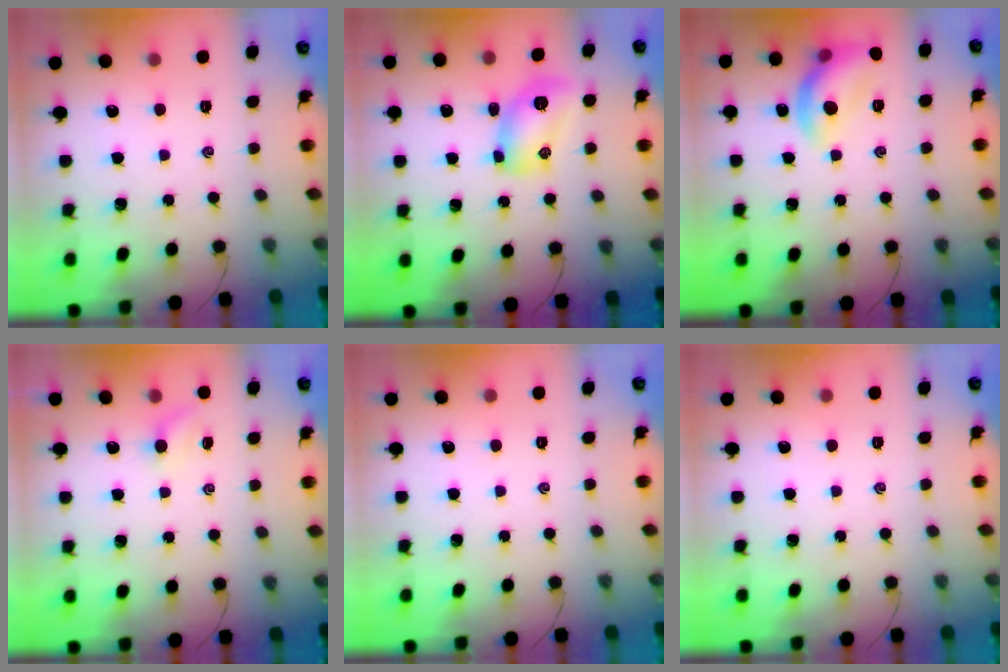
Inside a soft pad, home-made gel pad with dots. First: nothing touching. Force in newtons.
{"total": 9.5, "press": 9.4, "slide": 1.3}
{"total": 12.1, "press": 12.1, "slide": 0.7}
{"total": 3.3, "press": 3.1, "slide": 0.9}
{"total": 0.0}
{"total": 0.0}